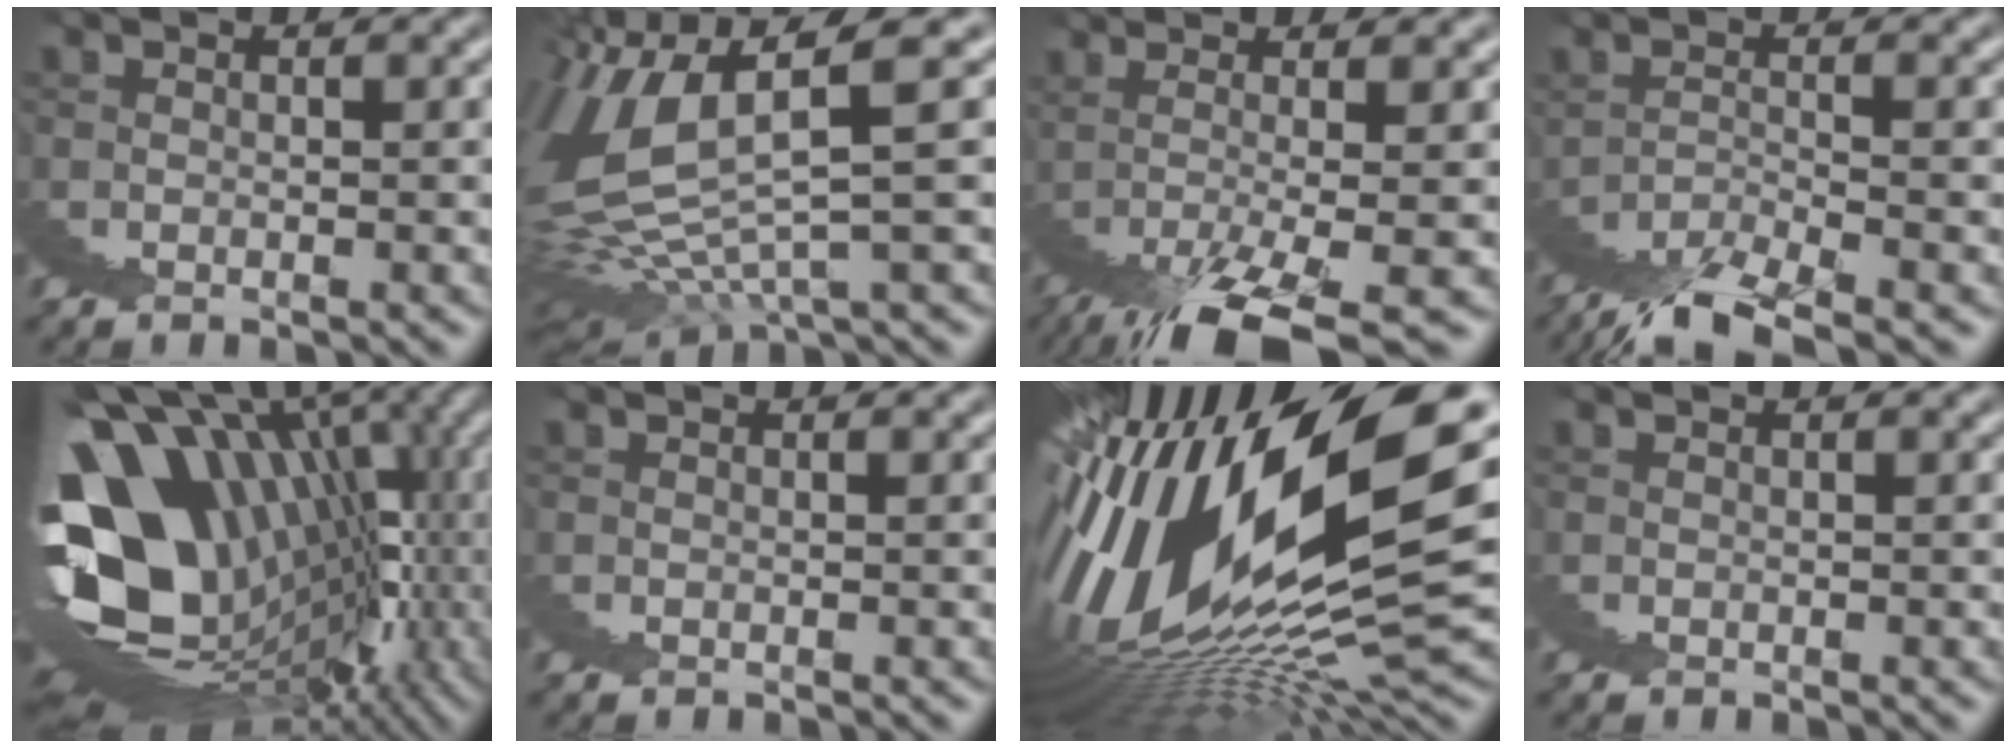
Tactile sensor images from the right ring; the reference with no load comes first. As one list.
[{"total": 5.5, "force": [2.4, 1.5, 4.8], "torque": [-0.109, -0.008, 0.051]}, {"total": 4.6, "force": [0.1, -1.5, 4.4], "torque": [-0.070, 0.011, 0.003]}, {"total": 2.8, "force": [-0.8, -1.1, 2.5], "torque": [-0.040, 0.011, -0.019]}, {"total": 26.5, "force": [0.0, 15.1, 21.7], "torque": [-0.266, -0.006, 0.004]}, {"total": 0.0}, {"total": 15.2, "force": [2.6, 5.1, 14.1], "torque": [-0.183, 0.031, 0.037]}, {"total": 0.0}]